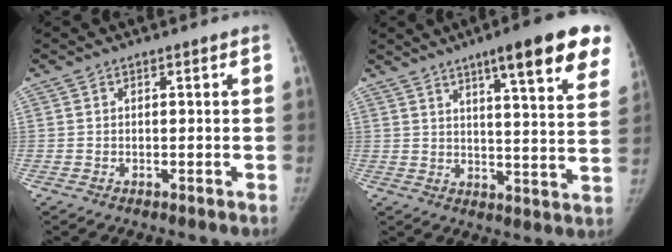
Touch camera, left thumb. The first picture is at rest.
{"total": 18.5, "force": [11.2, 3.2, 14.3], "torque": [-0.164, -0.043, 0.142]}